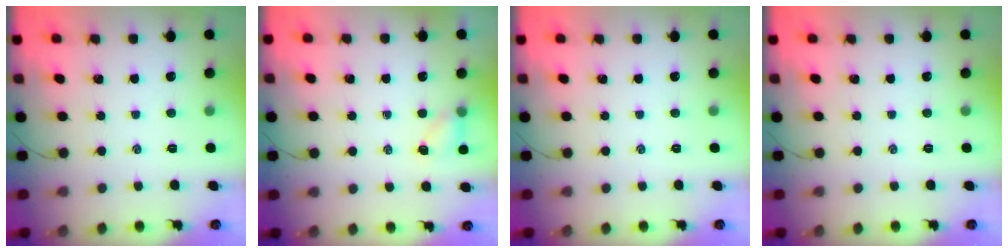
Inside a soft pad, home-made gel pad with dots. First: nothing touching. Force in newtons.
{"total": 4.6, "press": 4.4, "slide": 1.3}
{"total": 0.0}
{"total": 0.0}